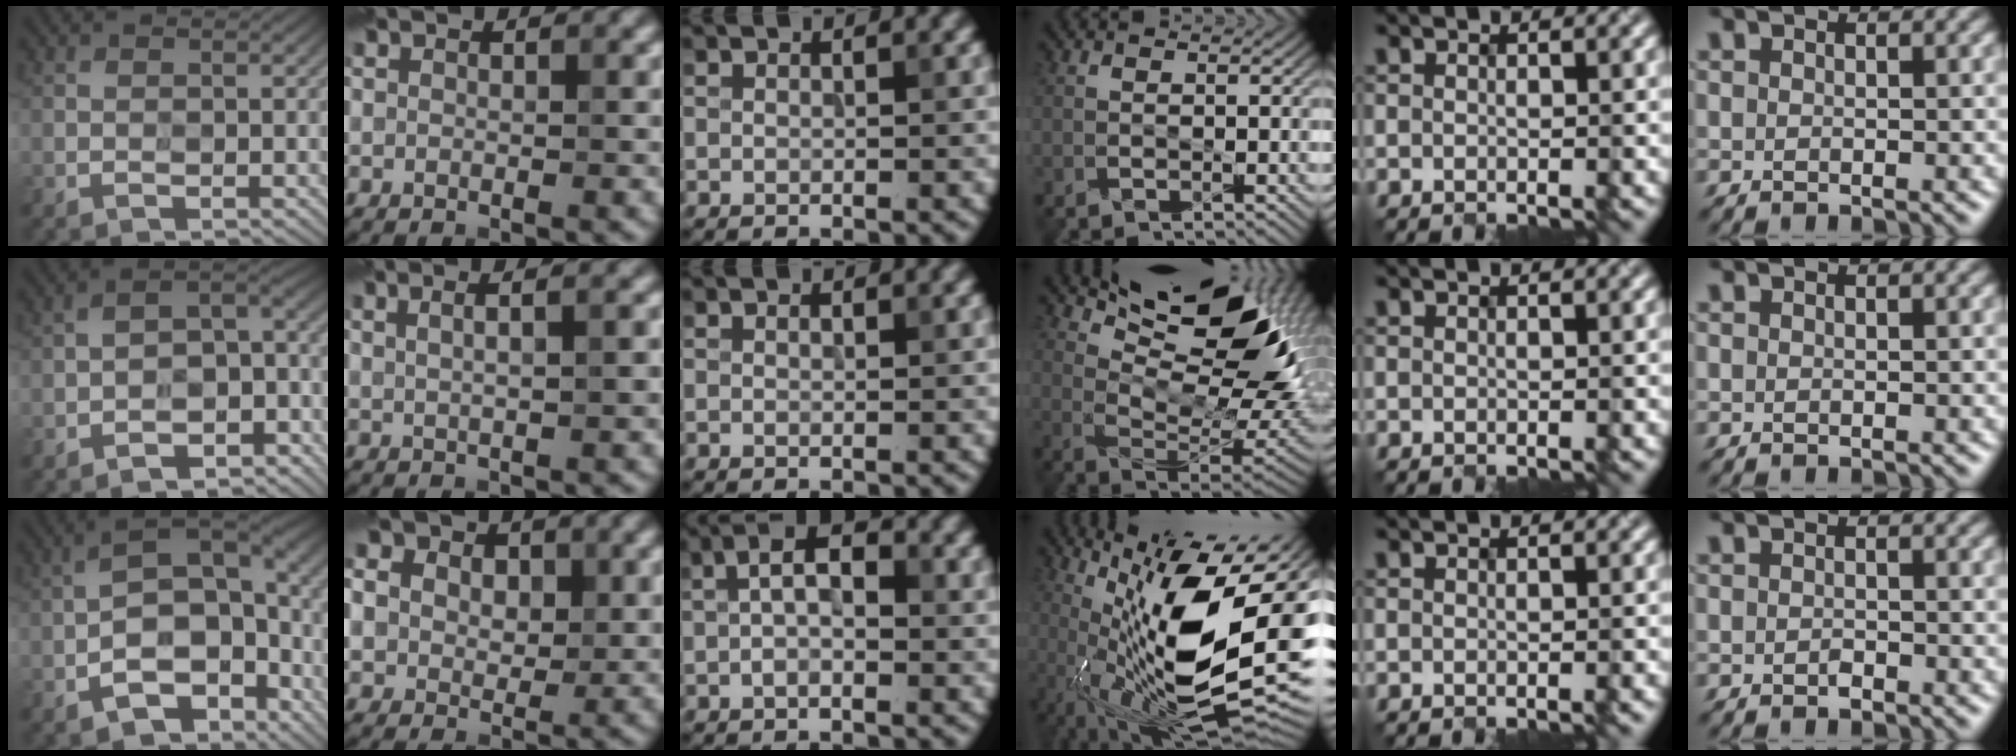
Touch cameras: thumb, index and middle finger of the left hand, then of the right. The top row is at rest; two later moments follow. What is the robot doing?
{"motion": "wipe", "object": "glasses"}